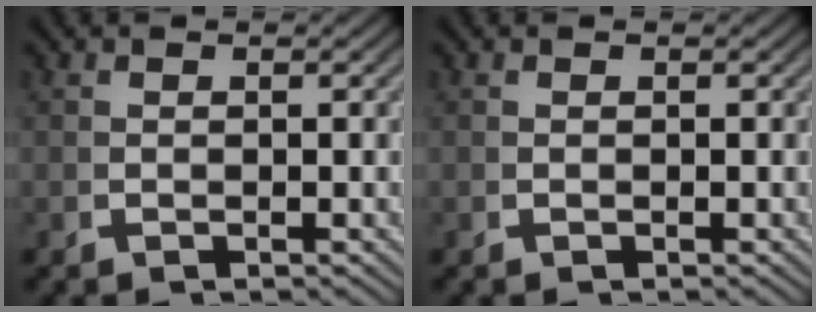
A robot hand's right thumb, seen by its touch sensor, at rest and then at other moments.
{"total": 0.0}